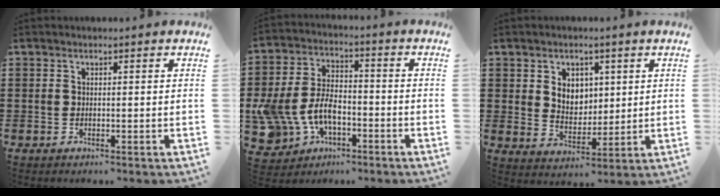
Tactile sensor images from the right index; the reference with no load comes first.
{"total": 8.9, "force": [-2.8, 6.2, 5.7], "torque": [-0.158, 0.008, -0.057]}
{"total": 4.7, "force": [1.7, 3.9, 1.9], "torque": [-0.039, 0.005, 0.028]}